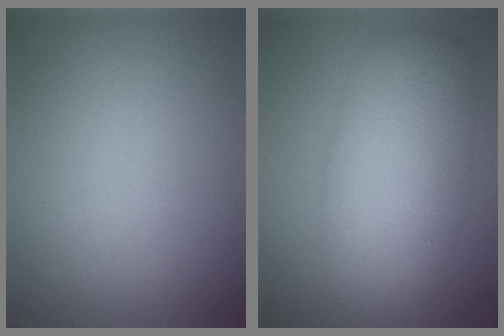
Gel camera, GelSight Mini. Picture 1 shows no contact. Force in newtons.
{"total": 7.5, "press": 7.5, "slide": 0.2}